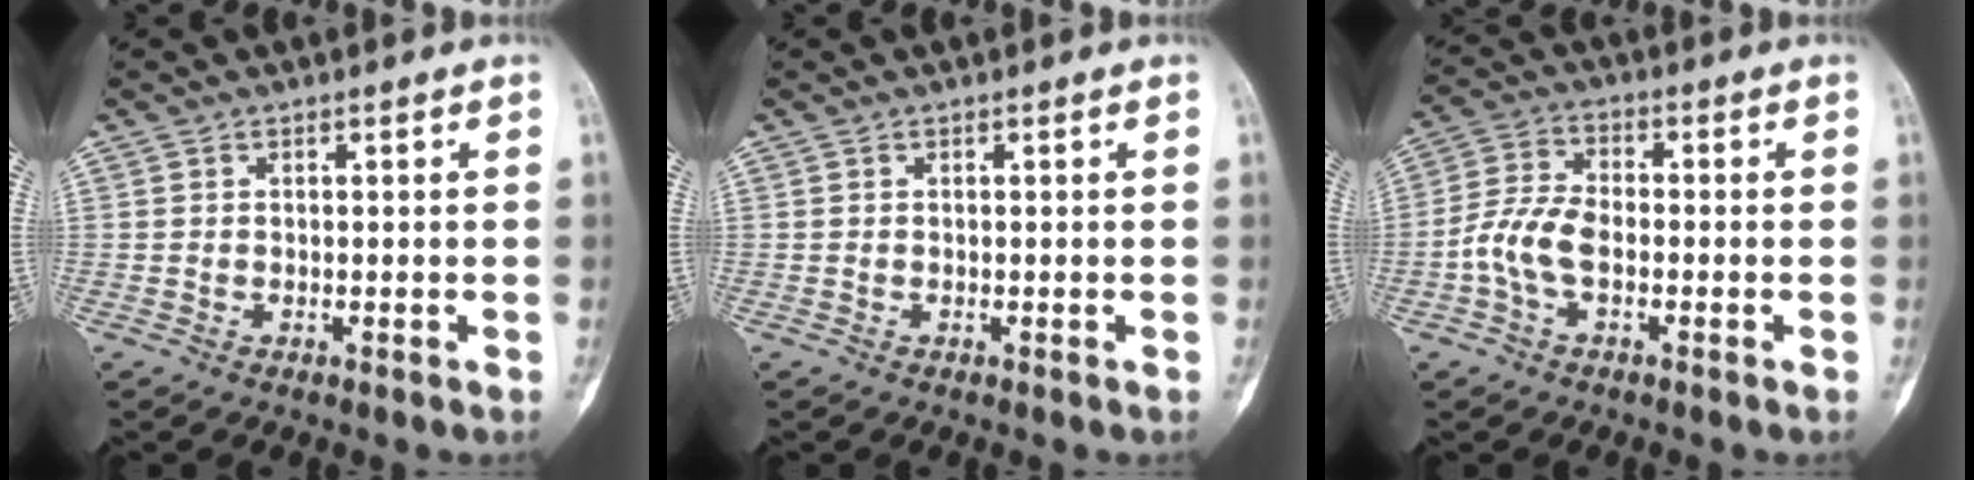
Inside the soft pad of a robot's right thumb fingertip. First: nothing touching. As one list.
[{"total": 0.0}, {"total": 7.7, "force": [-2.0, 4.4, 6.0], "torque": [-0.130, 0.025, -0.047]}]